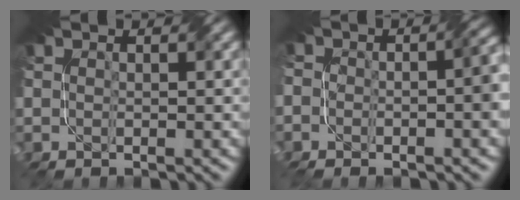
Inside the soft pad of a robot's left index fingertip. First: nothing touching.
{"total": 5.0, "force": [-1.7, 2.3, 4.1], "torque": [-0.053, -0.008, -0.030]}